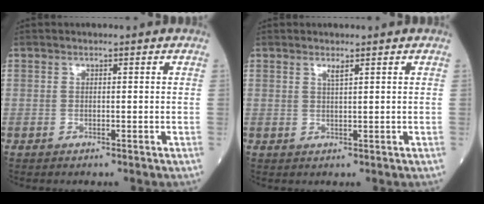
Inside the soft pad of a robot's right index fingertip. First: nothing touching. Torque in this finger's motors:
{"motor_torque": [-0.01, 0.00, -0.01, 0.00]}